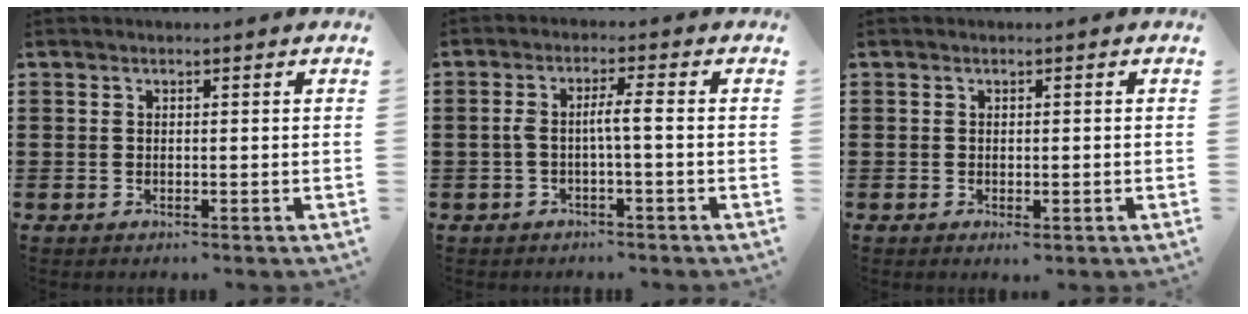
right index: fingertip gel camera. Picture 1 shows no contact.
{"total": 3.4, "force": [-0.6, 0.1, 3.3], "torque": [-0.072, -0.003, -0.017]}
{"total": 0.6, "force": [-0.4, 0.3, 0.4], "torque": [-0.009, -0.005, -0.006]}